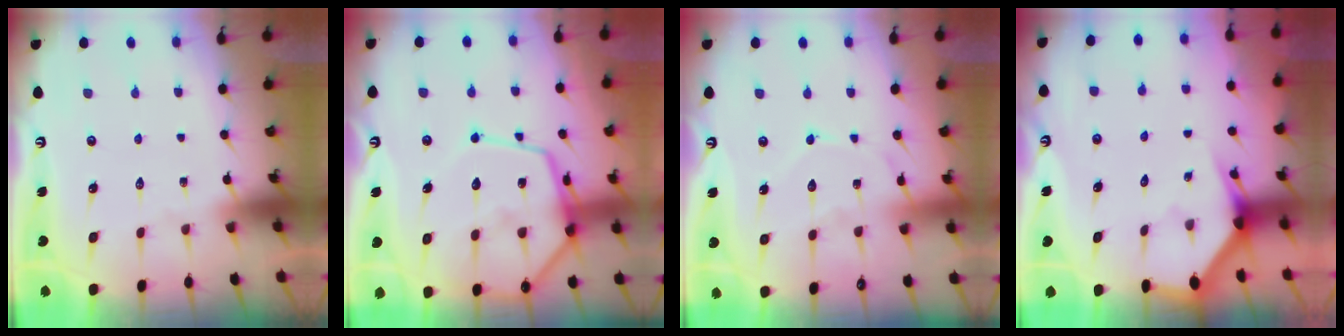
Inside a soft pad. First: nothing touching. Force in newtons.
{"total": 17.4, "press": 17.3, "slide": 1.4}
{"total": 8.7, "press": 8.6, "slide": 0.9}
{"total": 2.7, "press": 2.7, "slide": 0.1}